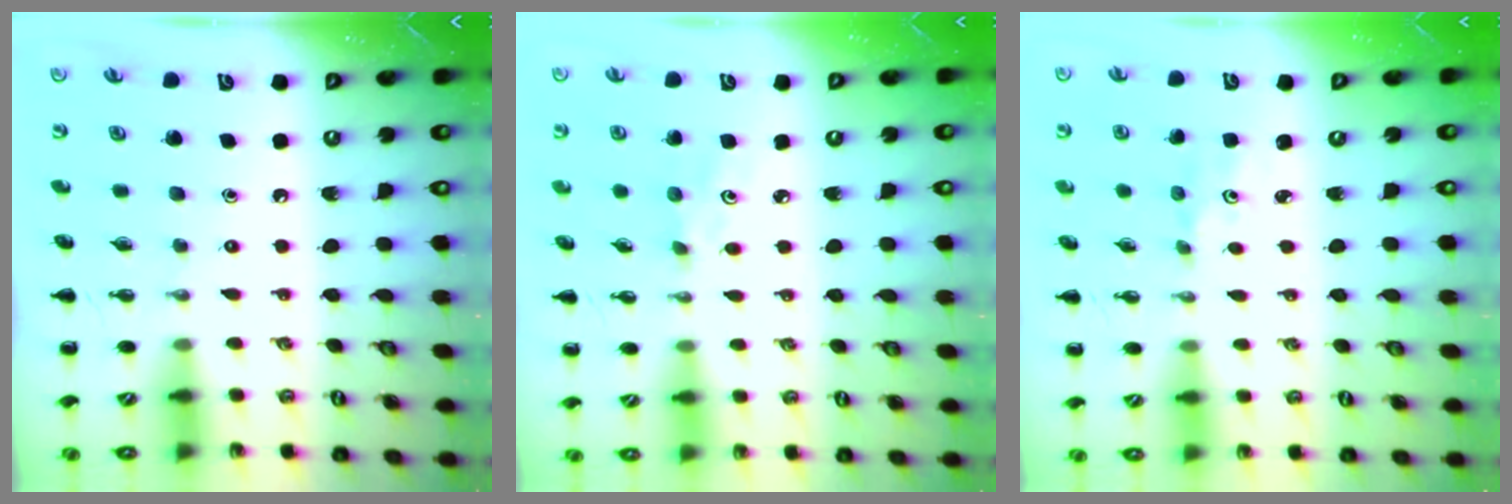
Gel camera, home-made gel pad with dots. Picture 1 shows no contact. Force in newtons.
{"total": 2.6, "press": 2.5, "slide": 0.7}
{"total": 0.9, "press": 0.9, "slide": 0.3}